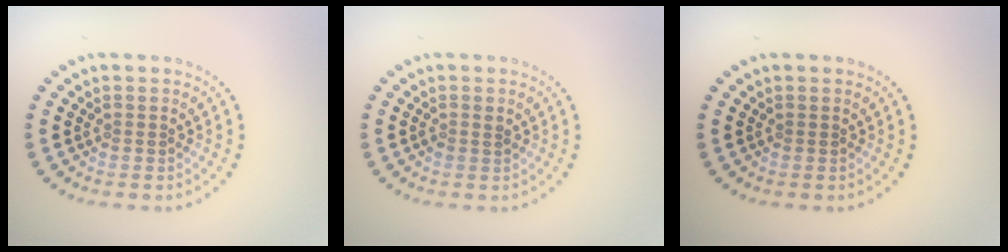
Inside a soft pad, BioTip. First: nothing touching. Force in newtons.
{"total": 0.7, "press": 0.7, "slide": 0.0}
{"total": 0.0}